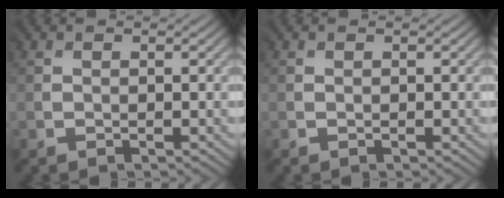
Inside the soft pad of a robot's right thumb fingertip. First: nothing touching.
{"total": 0.0}